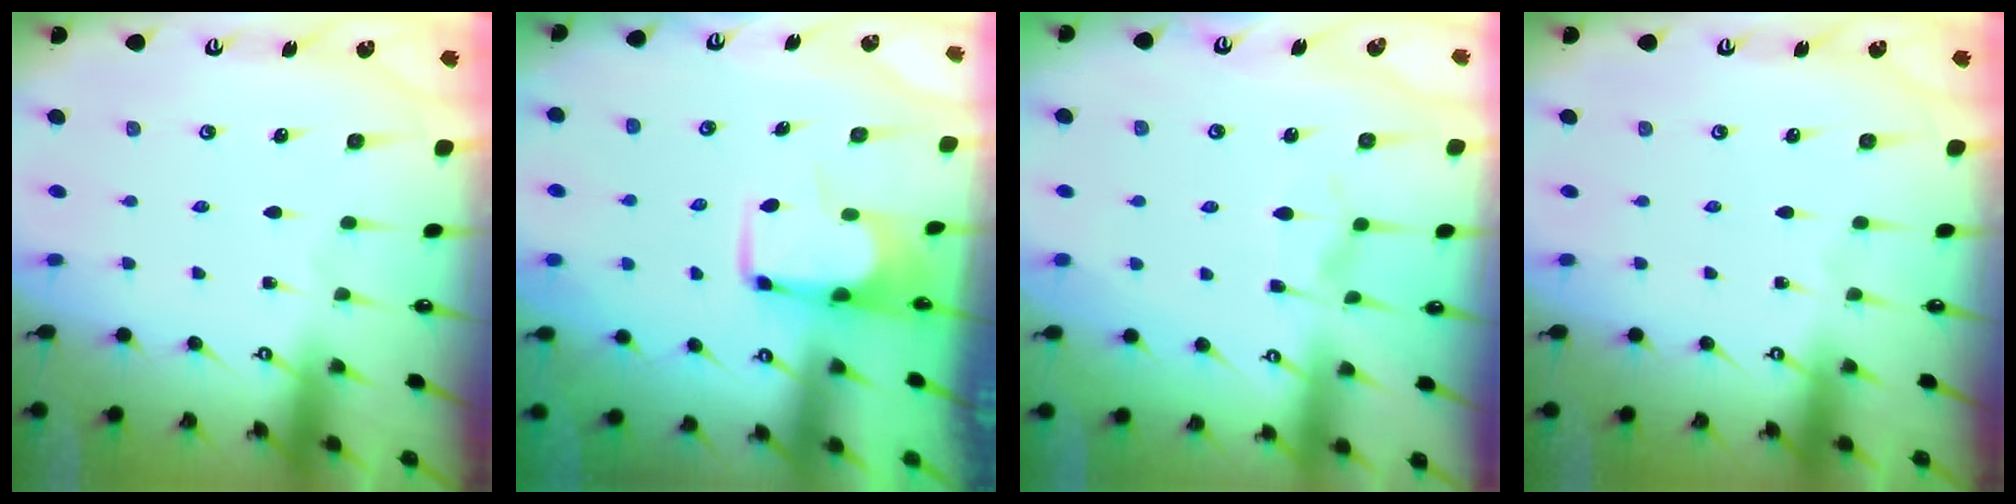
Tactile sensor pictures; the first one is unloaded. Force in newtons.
{"total": 3.8, "press": 3.8, "slide": 0.4}
{"total": 1.2, "press": 0.8, "slide": 0.9}
{"total": 0.0}